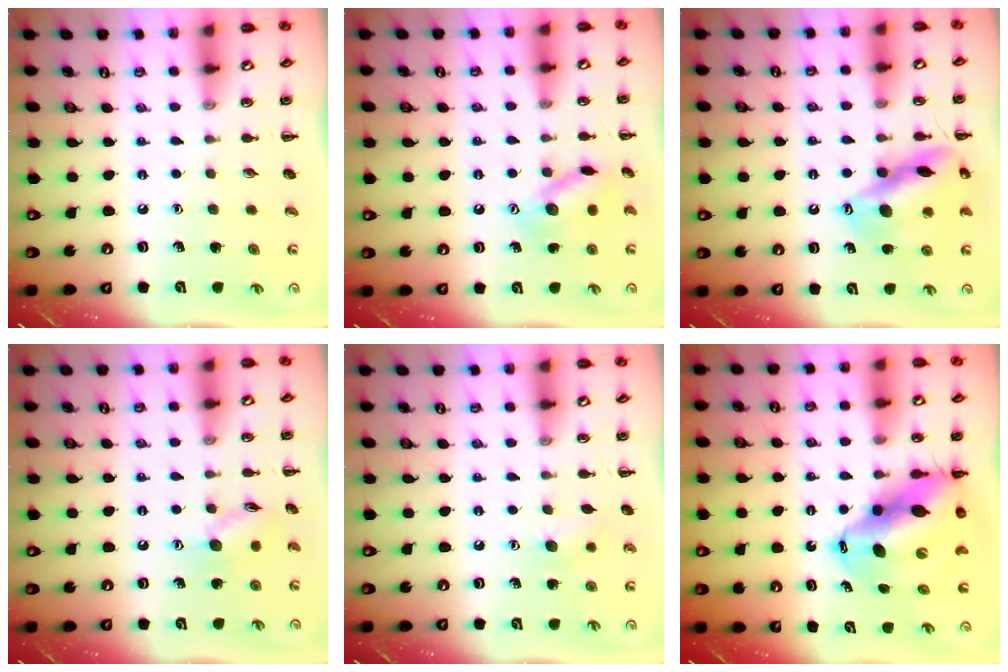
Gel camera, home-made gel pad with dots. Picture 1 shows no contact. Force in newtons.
{"total": 12.1, "press": 12.1, "slide": 0.5}
{"total": 15.7, "press": 15.6, "slide": 2.1}
{"total": 8.6, "press": 8.6, "slide": 0.7}
{"total": 5.7, "press": 5.6, "slide": 1.1}
{"total": 15.6, "press": 15.0, "slide": 4.3}